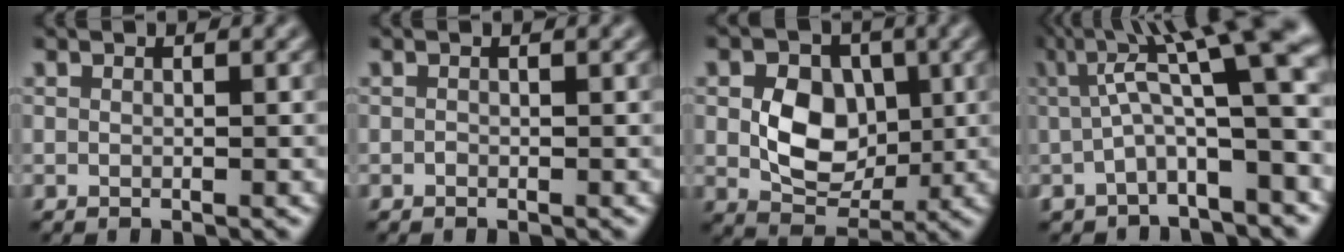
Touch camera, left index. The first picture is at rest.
{"total": 0.0}
{"total": 6.1, "force": [0.3, 4.5, 4.1], "torque": [-0.066, -0.003, 0.006]}
{"total": 10.0, "force": [2.9, 2.5, 9.2], "torque": [-0.142, 0.020, 0.040]}